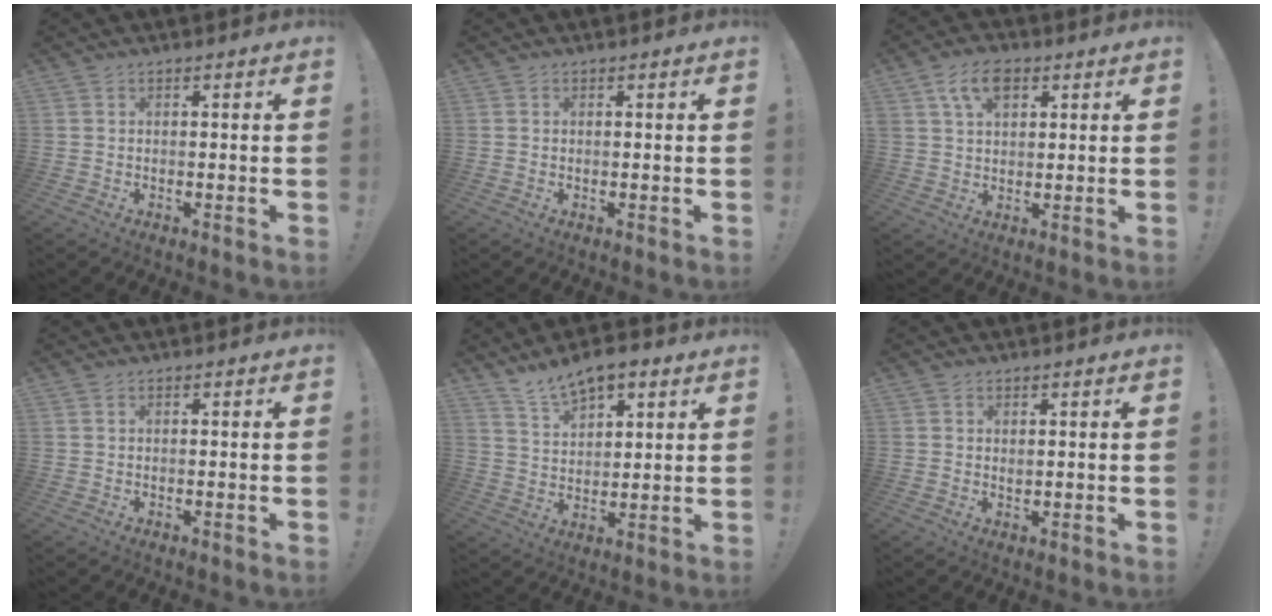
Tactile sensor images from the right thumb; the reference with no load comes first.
{"total": 0.0}
{"total": 8.3, "force": [3.9, 5.3, 5.0], "torque": [-0.088, 0.003, 0.075]}
{"total": 0.0}
{"total": 9.7, "force": [7.2, 4.7, 4.4], "torque": [-0.064, -0.044, 0.135]}
{"total": 1.1, "force": [0.8, 0.7, 0.4], "torque": [-0.005, -0.001, 0.014]}